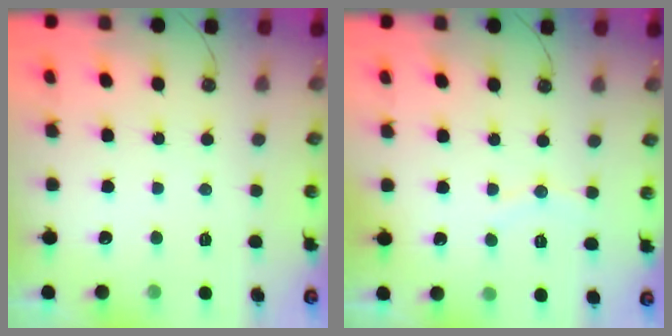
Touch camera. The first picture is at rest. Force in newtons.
{"total": 4.3, "press": 4.3, "slide": 0.4}